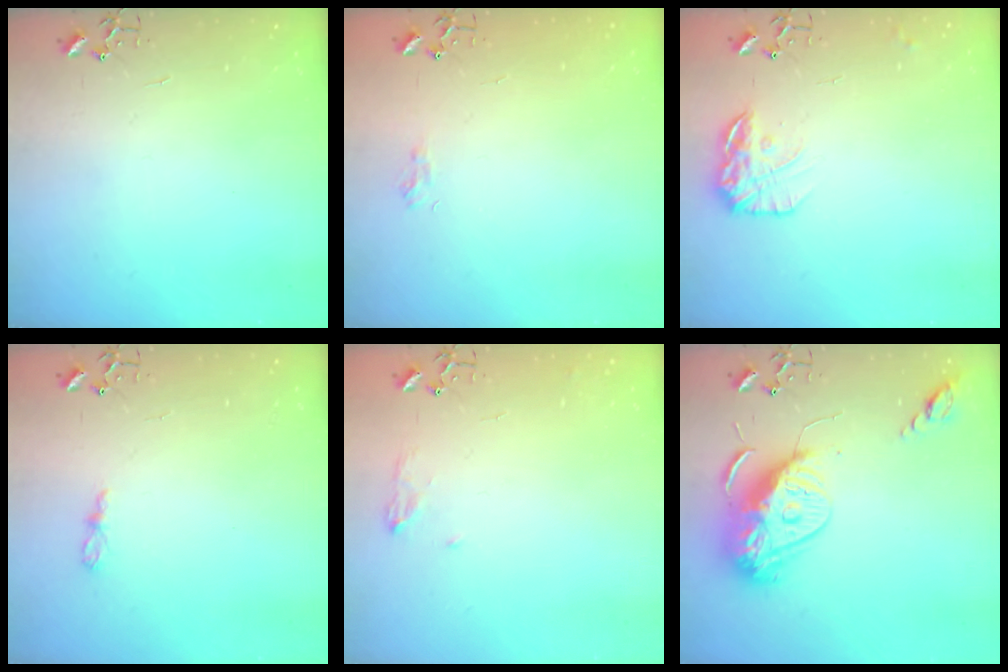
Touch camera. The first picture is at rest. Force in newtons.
{"total": 6.1, "press": 6.1, "slide": 0.8}
{"total": 13.3, "press": 13.3, "slide": 0.8}
{"total": 4.5, "press": 4.5, "slide": 0.5}
{"total": 7.0, "press": 7.0, "slide": 0.8}
{"total": 16.1, "press": 16.0, "slide": 1.6}